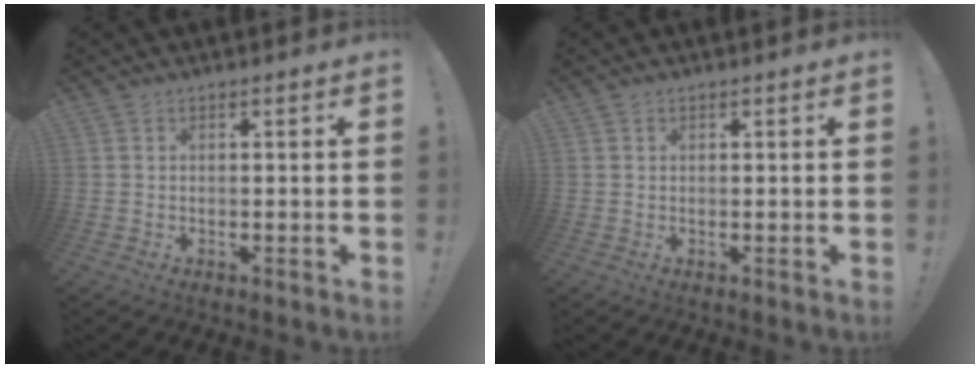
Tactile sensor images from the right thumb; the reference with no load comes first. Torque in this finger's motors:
{"motor_torque": [0.00, -0.20, -0.16, -0.11, 0.03]}